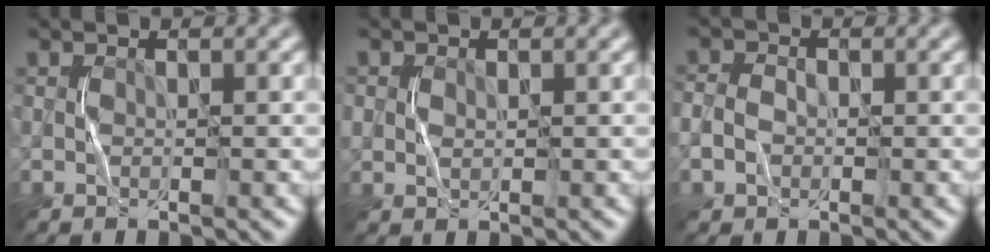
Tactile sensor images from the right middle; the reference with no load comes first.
{"total": 0.9, "force": [0.3, 0.8, 0.3], "torque": [-0.006, -0.003, 0.008]}
{"total": 1.8, "force": [-0.5, 1.5, 0.8], "torque": [-0.017, -0.001, -0.009]}